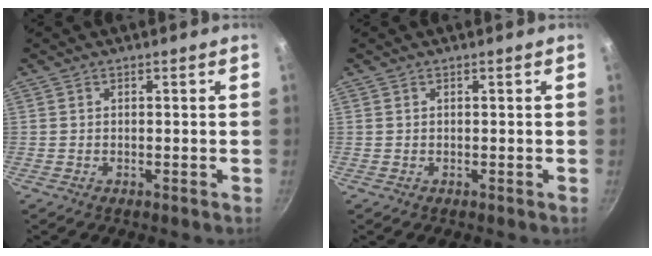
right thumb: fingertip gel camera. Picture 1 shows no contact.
{"total": 0.0}